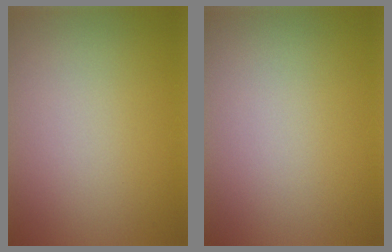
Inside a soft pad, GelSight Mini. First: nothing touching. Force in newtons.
{"total": 0.0}